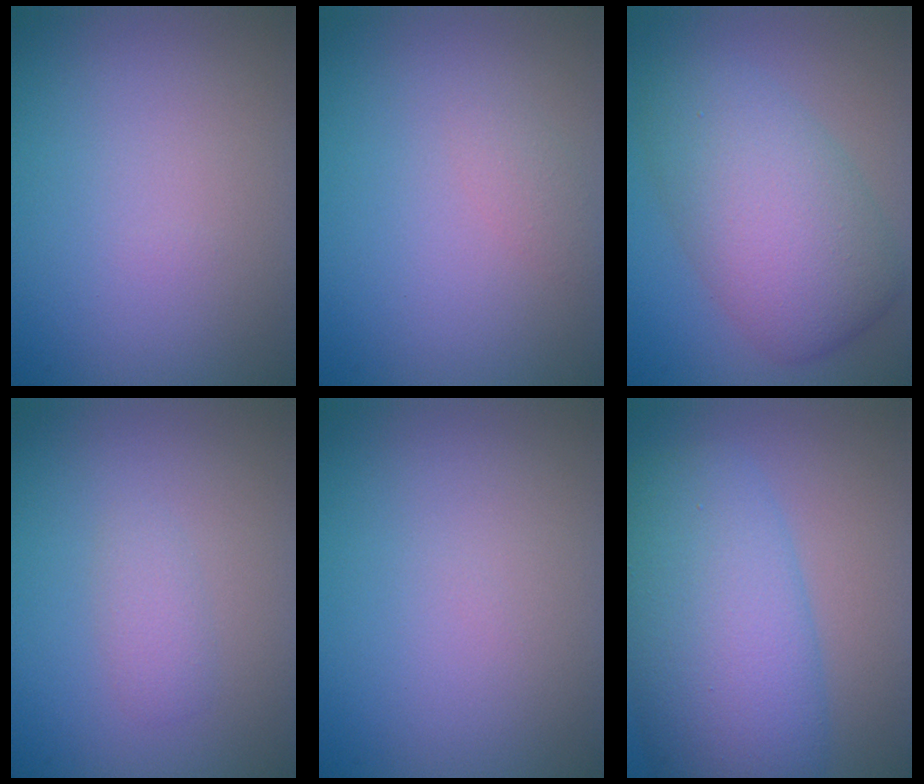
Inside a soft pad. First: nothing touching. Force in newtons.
{"total": 1.0, "press": 1.0, "slide": 0.0}
{"total": 7.4, "press": 7.4, "slide": 0.1}
{"total": 1.2, "press": 1.2, "slide": 0.1}
{"total": 0.0}
{"total": 9.5, "press": 9.5, "slide": 0.2}